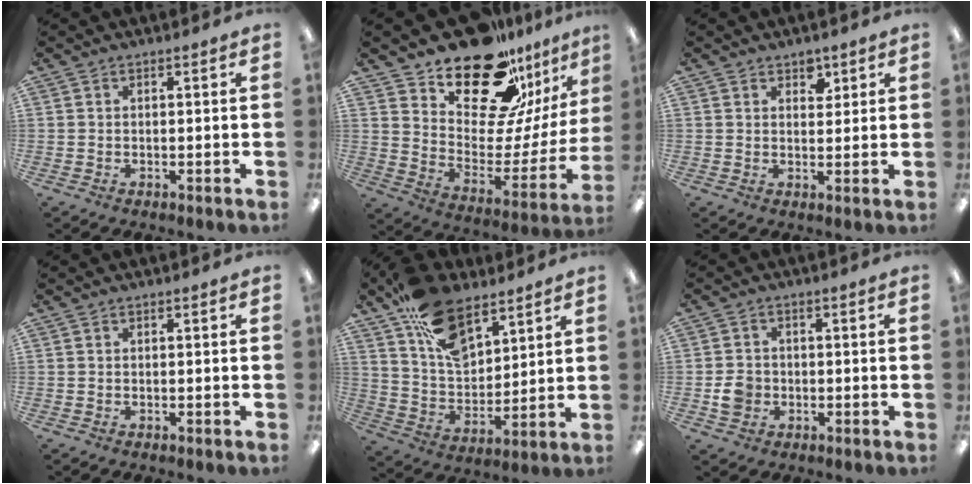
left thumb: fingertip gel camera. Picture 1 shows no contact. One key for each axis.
{"total": 23.4, "fx": 17.7, "fy": 10.6, "fz": 11.0, "tx": -0.165, "ty": -0.125, "tz": 0.312}
{"total": 3.1, "fx": 2.2, "fy": 1.9, "fz": 1.1, "tx": 0.007, "ty": -0.012, "tz": 0.034}
{"total": 0.0}
{"total": 17.8, "fx": 10.8, "fy": 9.7, "fz": 10.3, "tx": -0.181, "ty": -0.046, "tz": 0.201}
{"total": 4.5, "fx": -1.0, "fy": 4.0, "fz": 1.8, "tx": -0.022, "ty": 0.005, "tz": -0.016}